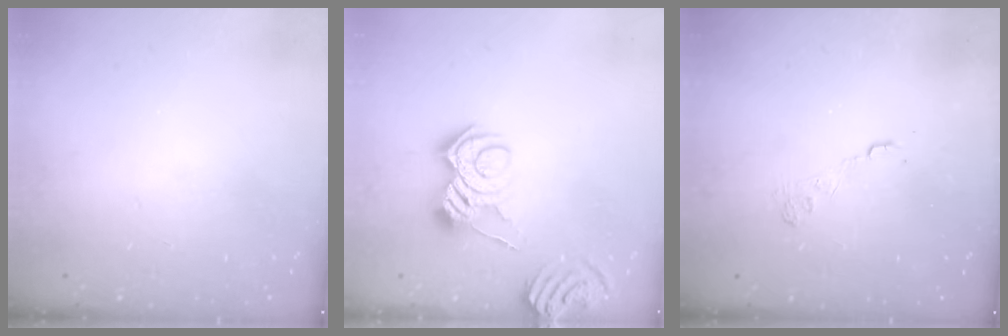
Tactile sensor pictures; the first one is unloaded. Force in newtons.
{"total": 11.0, "press": 11.0, "slide": 0.6}
{"total": 3.7, "press": 3.4, "slide": 1.4}